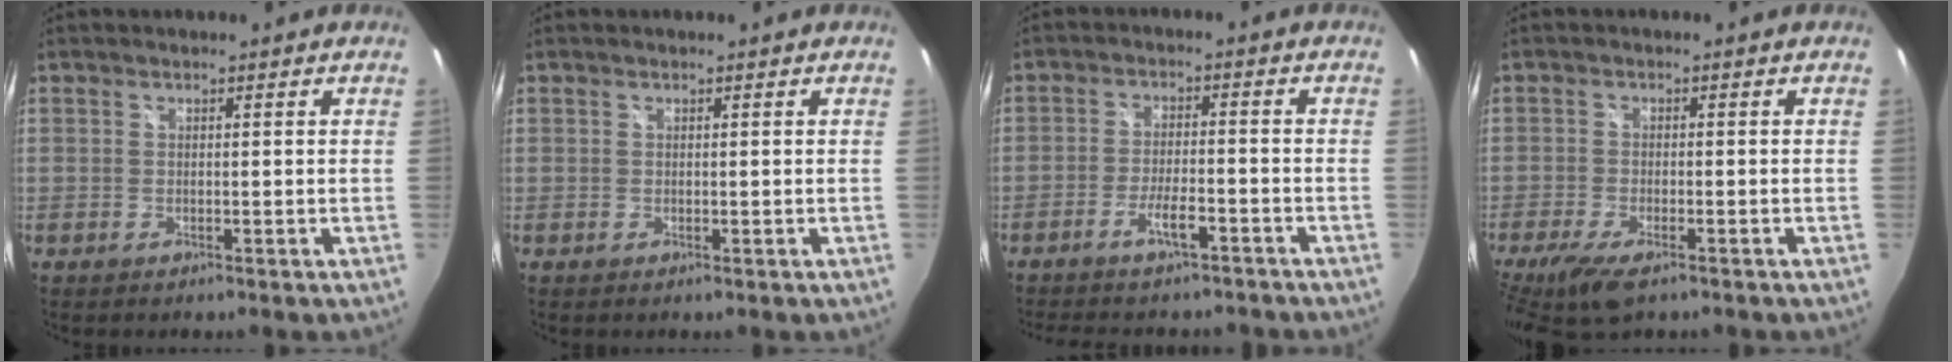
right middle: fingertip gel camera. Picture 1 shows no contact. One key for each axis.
{"total": 0.0}
{"total": 6.8, "fx": -5.6, "fy": 1.4, "fz": 3.5, "tx": -0.077, "ty": -0.006, "tz": -0.091}
{"total": 8.3, "fx": -5.6, "fy": 2.6, "fz": 5.5, "tx": -0.130, "ty": -0.031, "tz": -0.101}